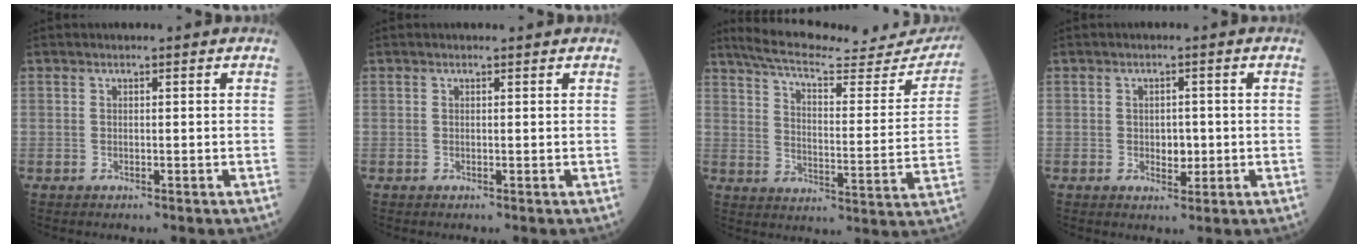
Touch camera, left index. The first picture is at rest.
{"total": 1.0, "force": [1.0, 0.1, 0.3], "torque": [-0.005, 0.009, 0.012]}
{"total": 24.8, "force": [22.8, 4.4, 8.4], "torque": [-0.127, -0.051, 0.291]}
{"total": 2.4, "force": [-0.4, 1.5, 1.8], "torque": [-0.022, -0.003, -0.004]}